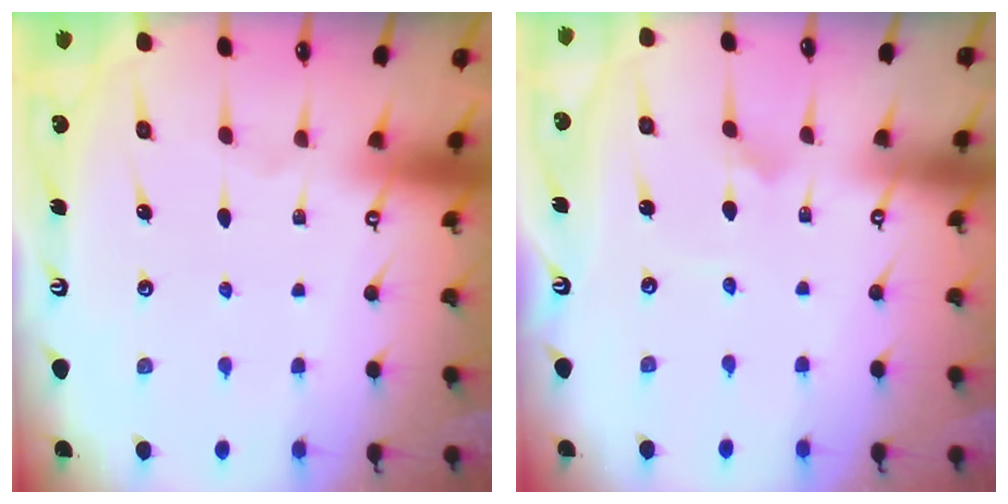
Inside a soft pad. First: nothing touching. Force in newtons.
{"total": 2.3, "press": 2.3, "slide": 0.2}